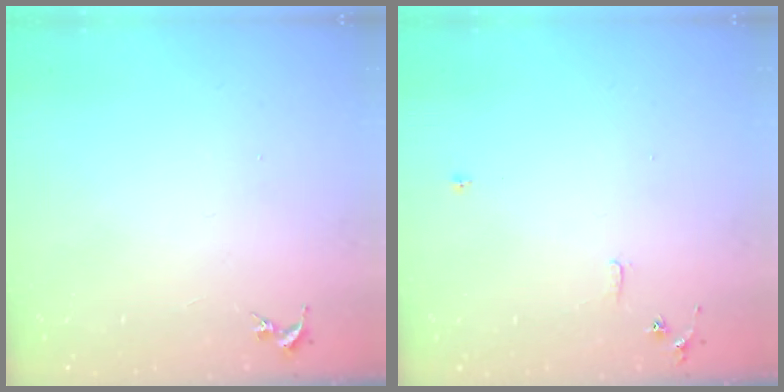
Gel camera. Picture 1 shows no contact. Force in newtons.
{"total": 5.6, "press": 5.6, "slide": 0.6}